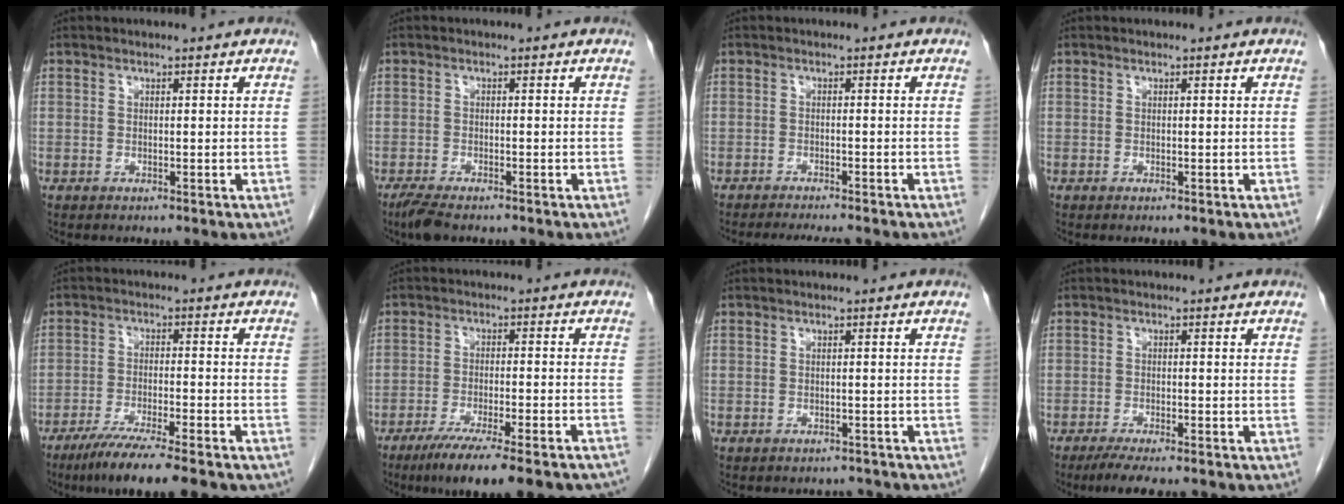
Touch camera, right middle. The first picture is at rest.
{"total": 3.2, "force": [-2.5, 0.7, 1.9], "torque": [-0.044, -0.009, -0.045]}
{"total": 6.8, "force": [-6.0, 0.8, 3.2], "torque": [-0.040, -0.009, -0.086]}
{"total": 0.0}
{"total": 11.5, "force": [-8.8, 1.0, 7.3], "torque": [-0.110, -0.024, -0.136]}
{"total": 16.9, "force": [-13.7, 1.6, 9.8], "torque": [-0.101, -0.023, -0.198]}
{"total": 3.0, "force": [-2.8, 1.3, 0.0], "torque": [0.002, 0.003, -0.036]}
{"total": 6.3, "force": [-5.1, 1.0, 3.5], "torque": [-0.051, -0.011, -0.079]}